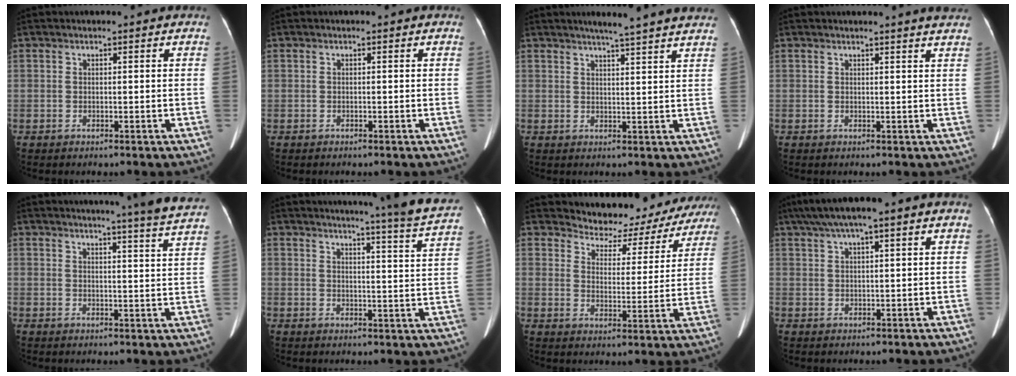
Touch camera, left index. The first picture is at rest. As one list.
[{"total": 0.0}, {"total": 10.5, "force": [9.0, -0.4, 5.3], "torque": [-0.071, 0.012, 0.094]}, {"total": 4.6, "force": [4.2, -0.7, 1.8], "torque": [-0.023, -0.001, 0.028]}, {"total": 12.0, "force": [10.9, -1.9, 4.8], "torque": [-0.065, -0.041, 0.111]}, {"total": 13.8, "force": [12.7, -2.3, 5.0], "torque": [-0.076, -0.063, 0.141]}, {"total": 12.9, "force": [12.1, 4.3, 0.7], "torque": [0.005, -0.006, 0.134]}, {"total": 7.3, "force": [4.0, 1.1, 6.0], "torque": [-0.108, 0.041, 0.065]}]